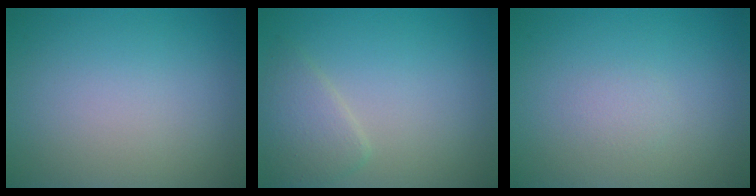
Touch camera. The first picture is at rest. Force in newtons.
{"total": 2.5, "press": 2.5, "slide": 0.0}
{"total": 0.8, "press": 0.8, "slide": 0.1}